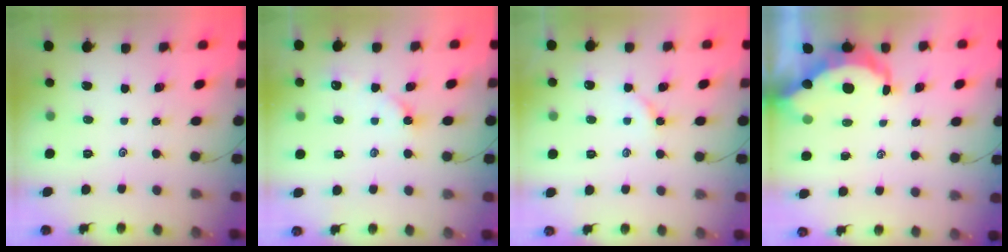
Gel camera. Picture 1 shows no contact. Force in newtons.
{"total": 4.3, "press": 4.3, "slide": 0.6}
{"total": 3.2, "press": 3.2, "slide": 0.5}
{"total": 7.3, "press": 7.2, "slide": 0.9}